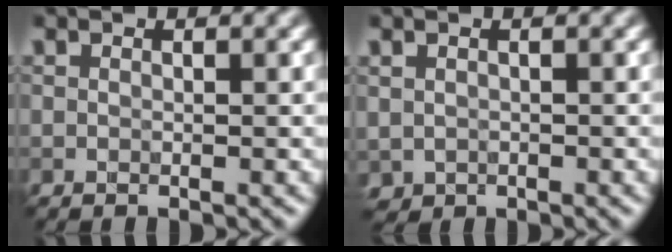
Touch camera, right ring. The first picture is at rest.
{"total": 1.0, "force": [0.0, 1.0, 0.1], "torque": [0.005, -0.006, -0.002]}